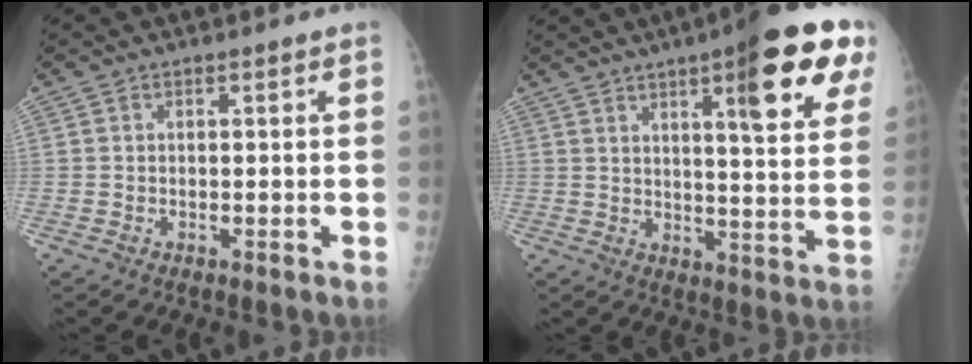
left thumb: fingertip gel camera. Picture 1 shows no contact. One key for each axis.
{"total": 19.2, "fx": 9.4, "fy": 3.9, "fz": 16.3, "tx": -0.194, "ty": -0.031, "tz": 0.126}